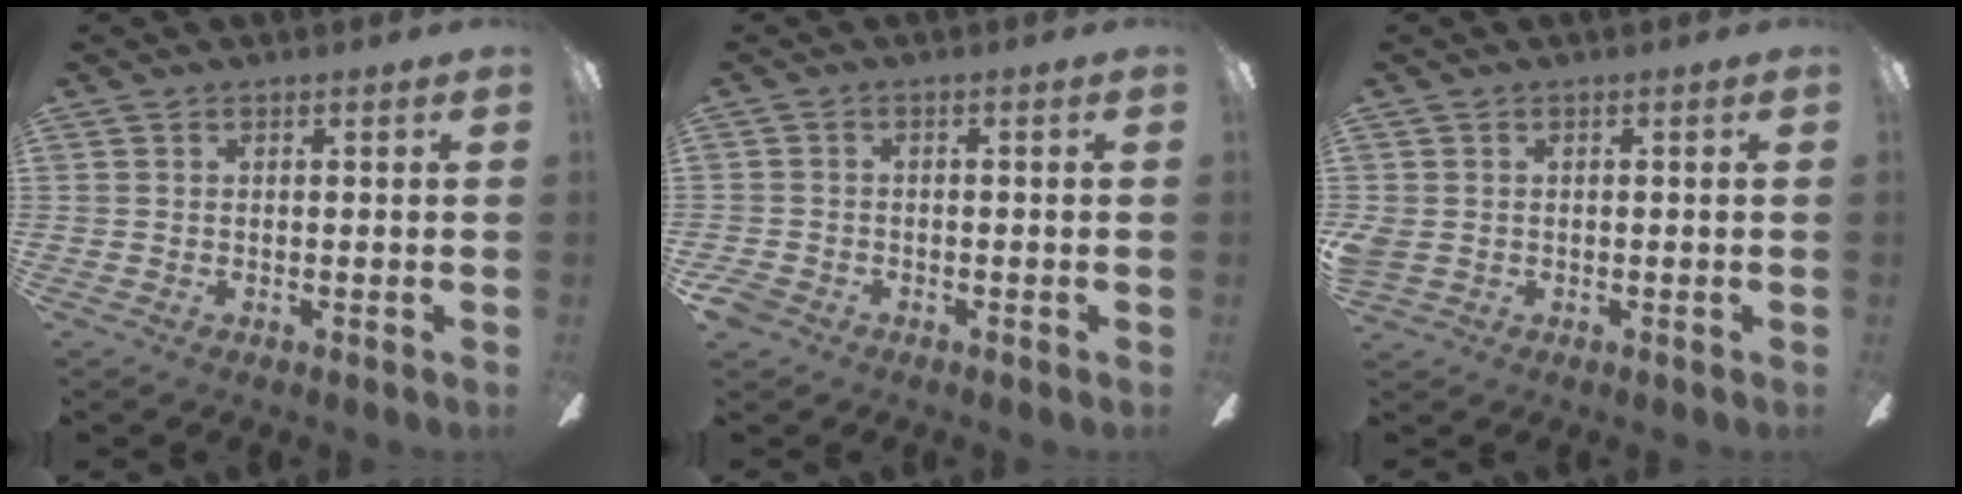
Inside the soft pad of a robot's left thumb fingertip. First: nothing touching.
{"total": 2.9, "force": [-1.9, 2.0, 1.0], "torque": [-0.027, 0.005, -0.038]}
{"total": 2.6, "force": [-0.3, 2.3, 1.3], "torque": [-0.028, 0.003, -0.006]}